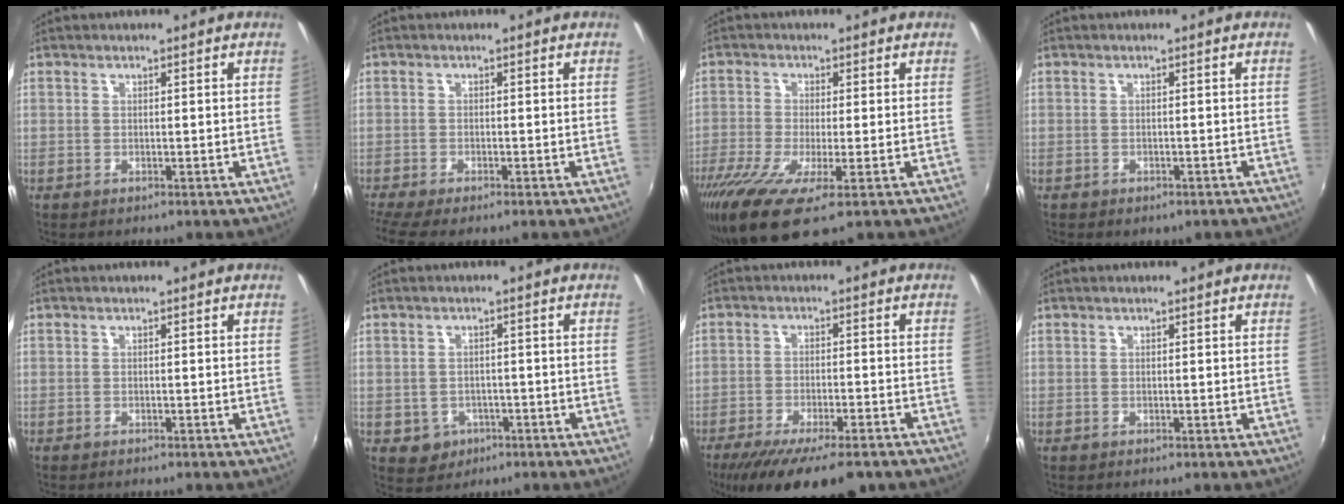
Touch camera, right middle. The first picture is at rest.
{"total": 4.9, "force": [-4.0, 0.6, 2.7], "torque": [-0.065, -0.029, -0.071]}
{"total": 10.9, "force": [-6.1, 2.1, 8.7], "torque": [-0.191, -0.049, -0.115]}
{"total": 3.7, "force": [-2.8, 1.7, 1.7], "torque": [-0.033, -0.017, -0.032]}
{"total": 0.9, "force": [-0.8, 0.1, 0.3], "torque": [-0.006, -0.006, -0.014]}
{"total": 4.7, "force": [-1.8, 4.2, 1.2], "torque": [-0.036, 0.002, -0.017]}
{"total": 16.1, "force": [-12.0, 4.8, 9.7], "torque": [-0.190, -0.048, -0.183]}
{"total": 0.0}